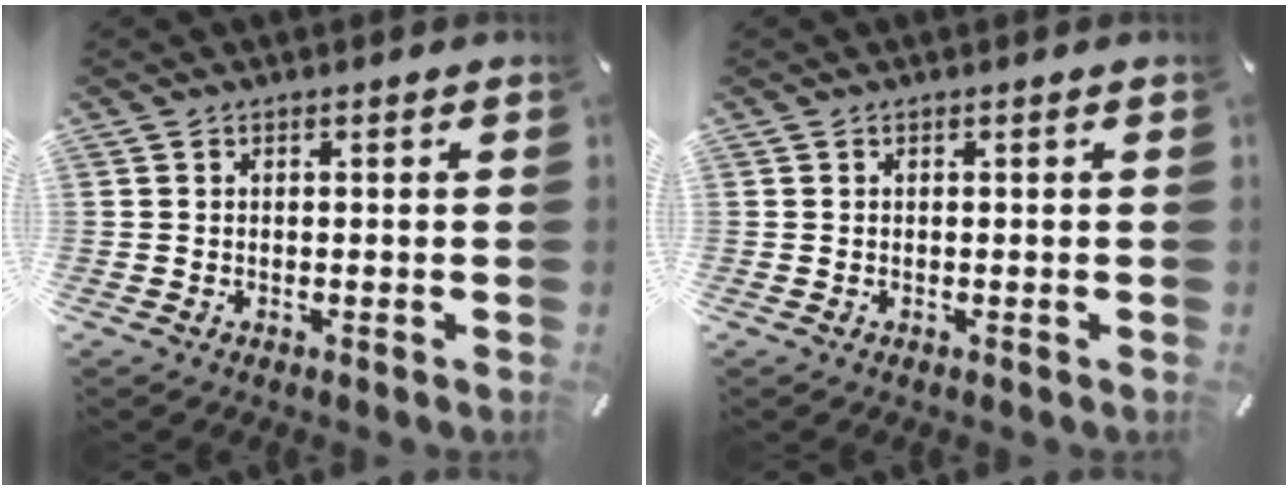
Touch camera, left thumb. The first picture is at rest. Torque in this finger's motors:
{"motor_torque": [0.09, 0.48, 0.07, 0.08, -0.03]}